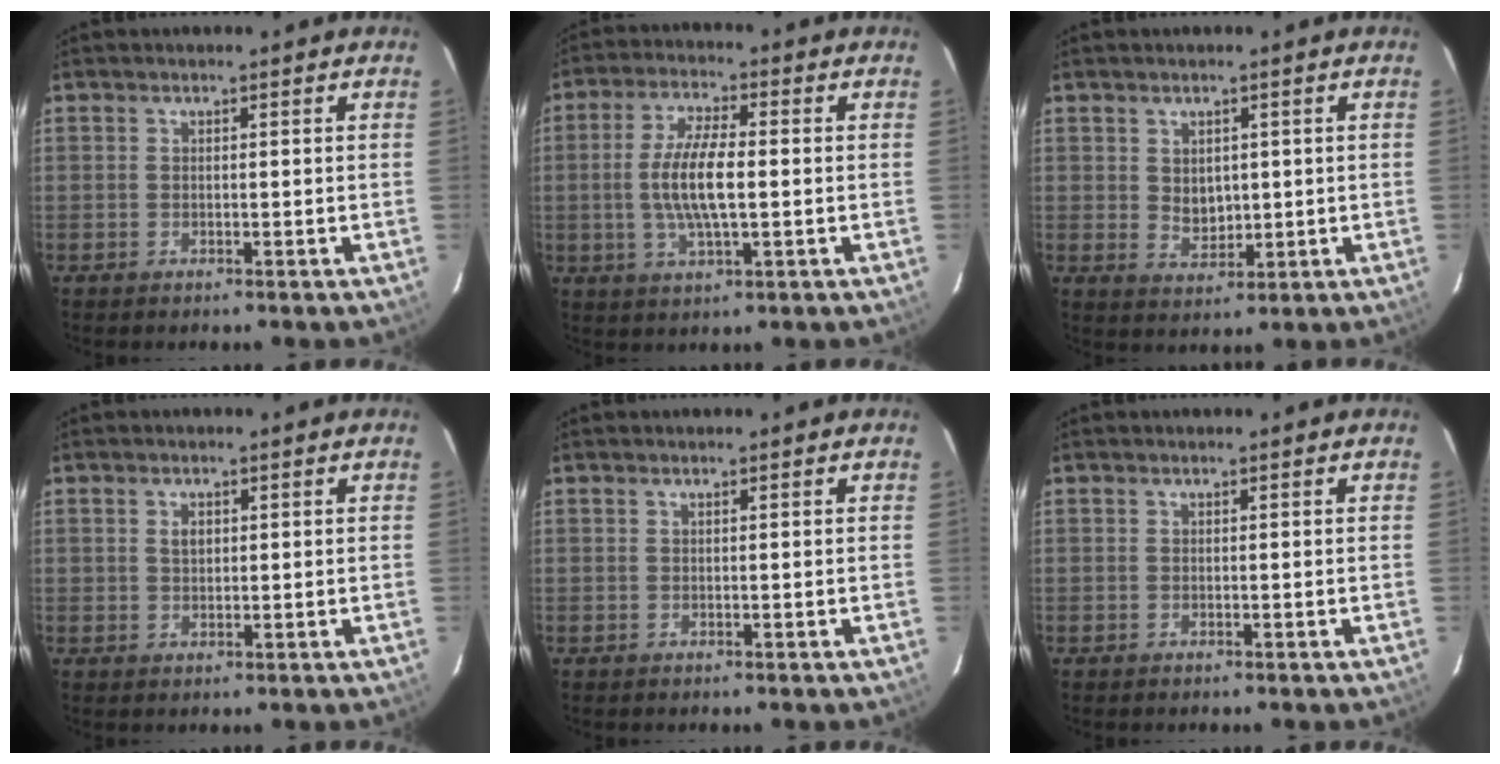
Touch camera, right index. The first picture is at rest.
{"total": 9.5, "force": [-0.6, 2.8, 9.1], "torque": [-0.179, 0.000, -0.011]}
{"total": 4.0, "force": [0.8, 3.2, 2.3], "torque": [-0.035, -0.002, 0.022]}
{"total": 2.1, "force": [0.7, 1.5, 1.3], "torque": [-0.020, 0.004, 0.012]}
{"total": 0.0}
{"total": 0.0}